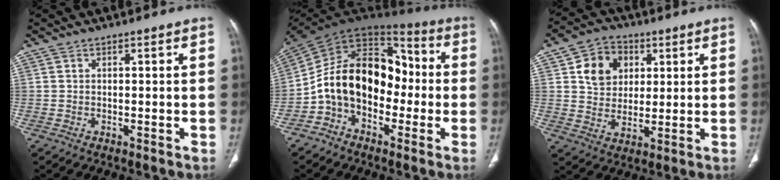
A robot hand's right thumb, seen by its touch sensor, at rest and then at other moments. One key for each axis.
{"total": 18.1, "fx": -3.1, "fy": 12.6, "fz": 12.7, "tx": -0.182, "ty": 0.071, "tz": -0.061}
{"total": 10.5, "fx": 3.4, "fy": 8.3, "fz": 5.4, "tx": -0.058, "ty": -0.008, "tz": 0.061}